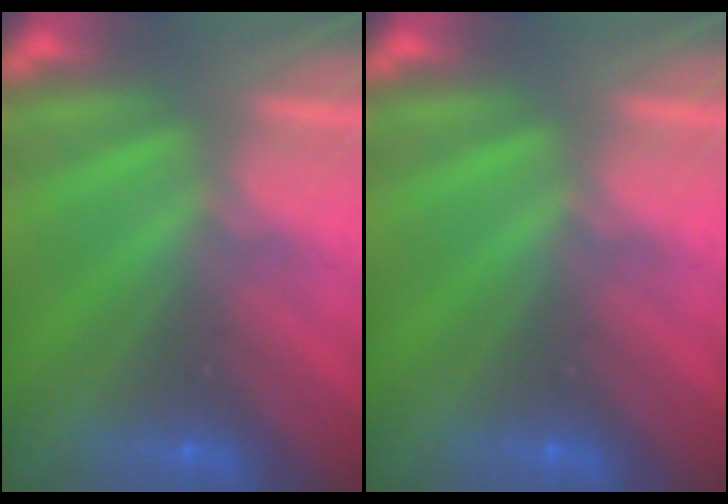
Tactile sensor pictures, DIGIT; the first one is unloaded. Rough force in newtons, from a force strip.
{"total": 0.0}